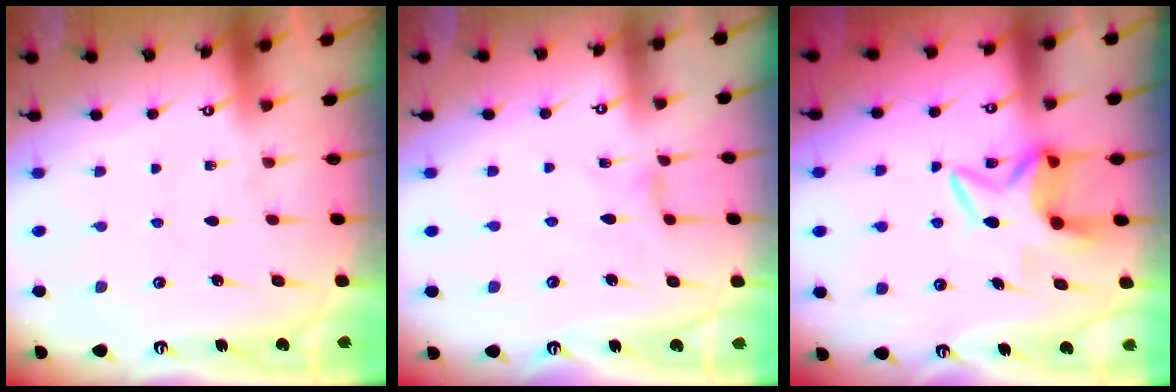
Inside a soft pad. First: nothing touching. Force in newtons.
{"total": 1.4, "press": 1.3, "slide": 0.4}
{"total": 7.3, "press": 7.3, "slide": 0.5}